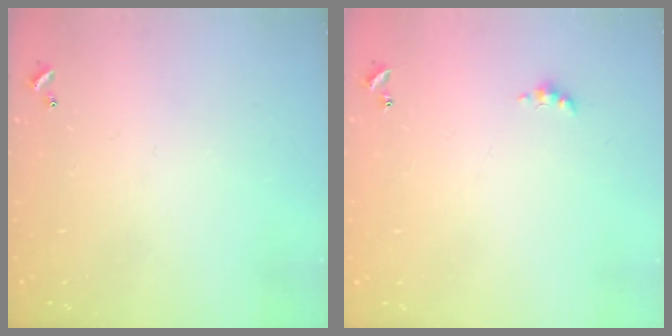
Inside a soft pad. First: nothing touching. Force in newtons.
{"total": 1.4, "press": 1.3, "slide": 0.4}